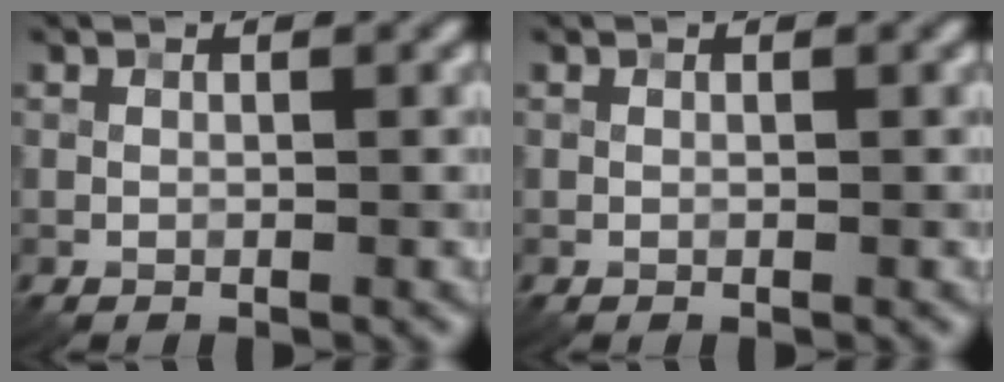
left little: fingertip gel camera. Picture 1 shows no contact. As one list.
[{"total": 0.0}]